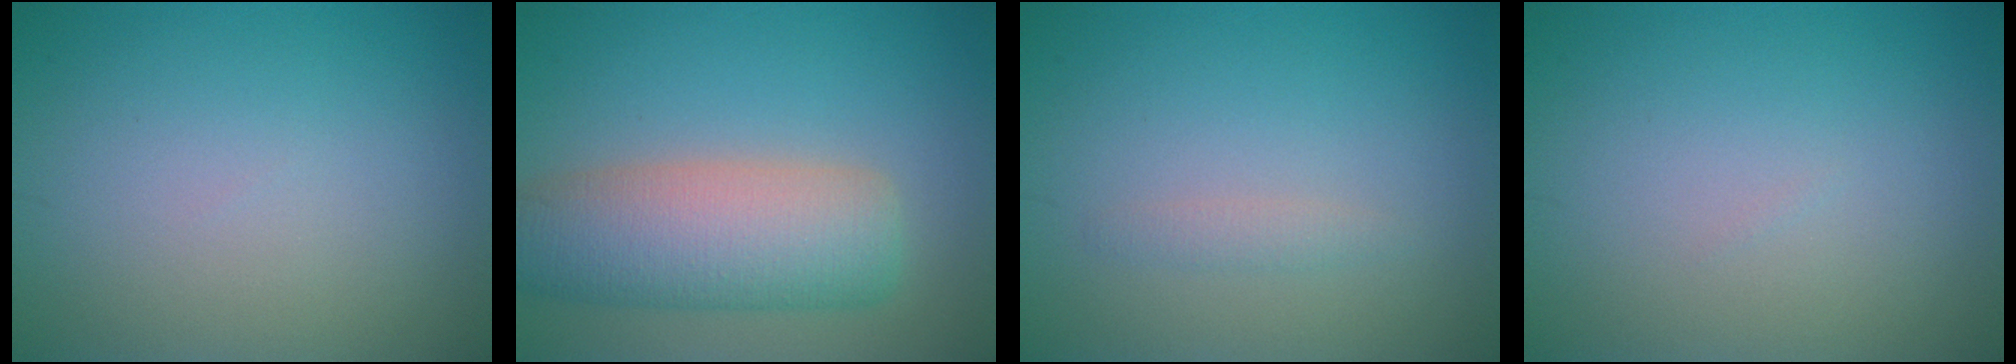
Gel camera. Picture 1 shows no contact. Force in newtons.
{"total": 7.9, "press": 7.9, "slide": 0.3}
{"total": 0.9, "press": 0.9, "slide": 0.1}
{"total": 0.0}